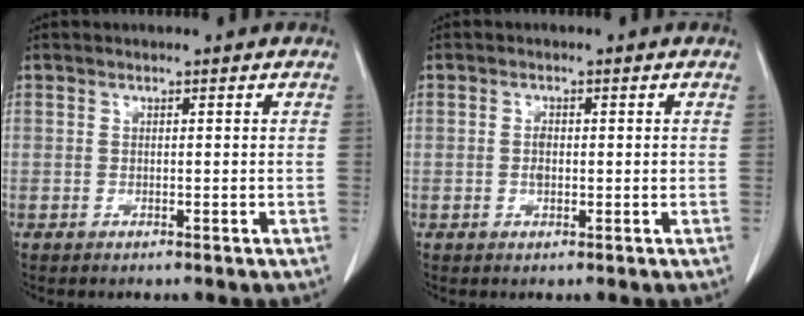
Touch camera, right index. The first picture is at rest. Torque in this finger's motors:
{"motor_torque": [0.37, -0.10, 0.01, 0.05]}